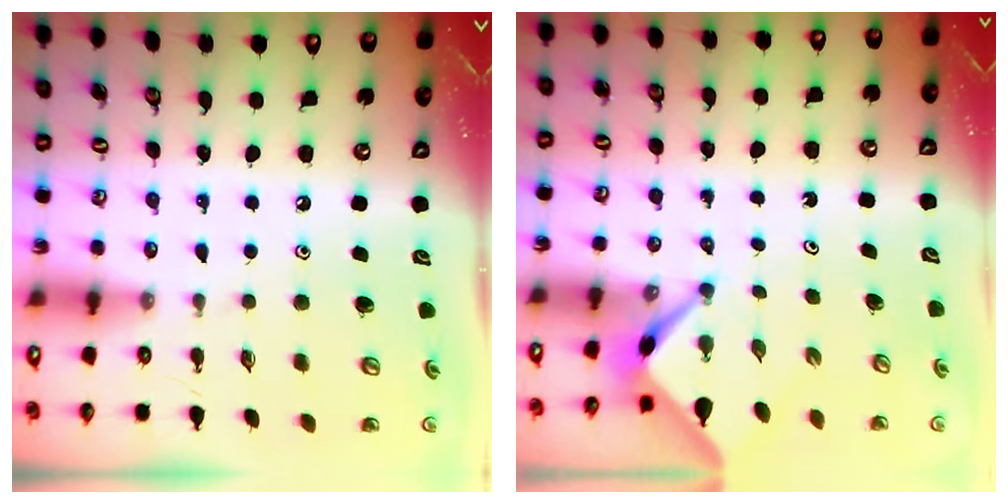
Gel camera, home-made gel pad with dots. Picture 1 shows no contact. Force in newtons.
{"total": 2.6, "press": 2.6, "slide": 0.3}